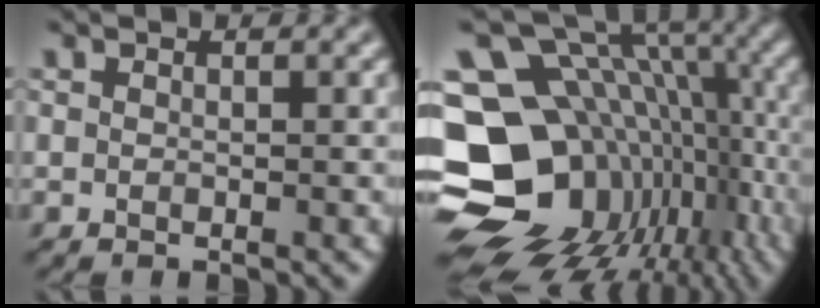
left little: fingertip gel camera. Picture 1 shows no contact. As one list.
[{"total": 18.7, "force": [-4.7, 14.4, 11.0], "torque": [-0.199, -0.008, -0.044]}]